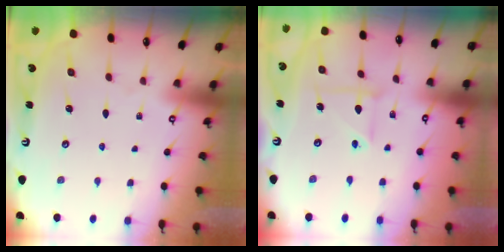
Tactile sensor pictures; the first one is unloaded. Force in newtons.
{"total": 4.6, "press": 4.4, "slide": 1.3}